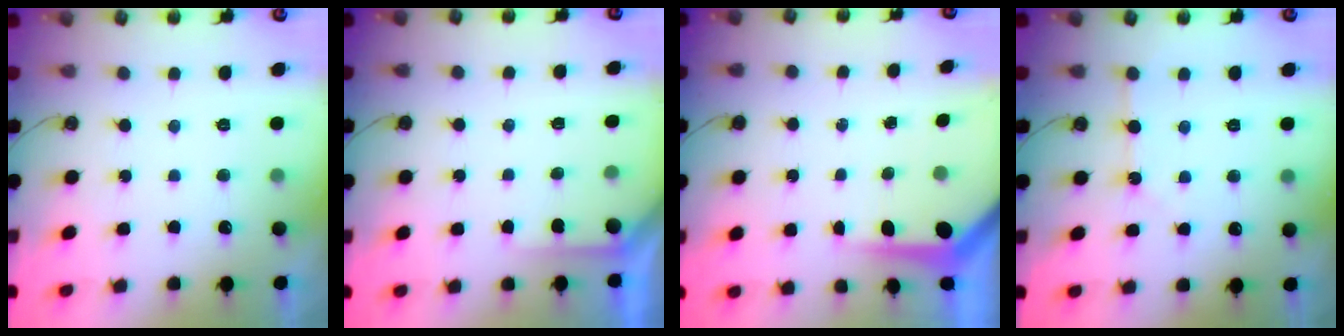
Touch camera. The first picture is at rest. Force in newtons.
{"total": 2.9, "press": 2.8, "slide": 0.2}
{"total": 4.6, "press": 4.6, "slide": 0.4}
{"total": 2.7, "press": 2.7, "slide": 0.5}